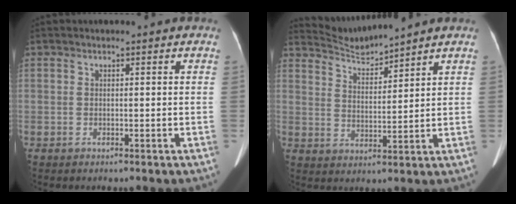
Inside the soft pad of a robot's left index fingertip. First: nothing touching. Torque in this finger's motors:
{"motor_torque": [-0.12, -0.30, -0.33, -0.06]}